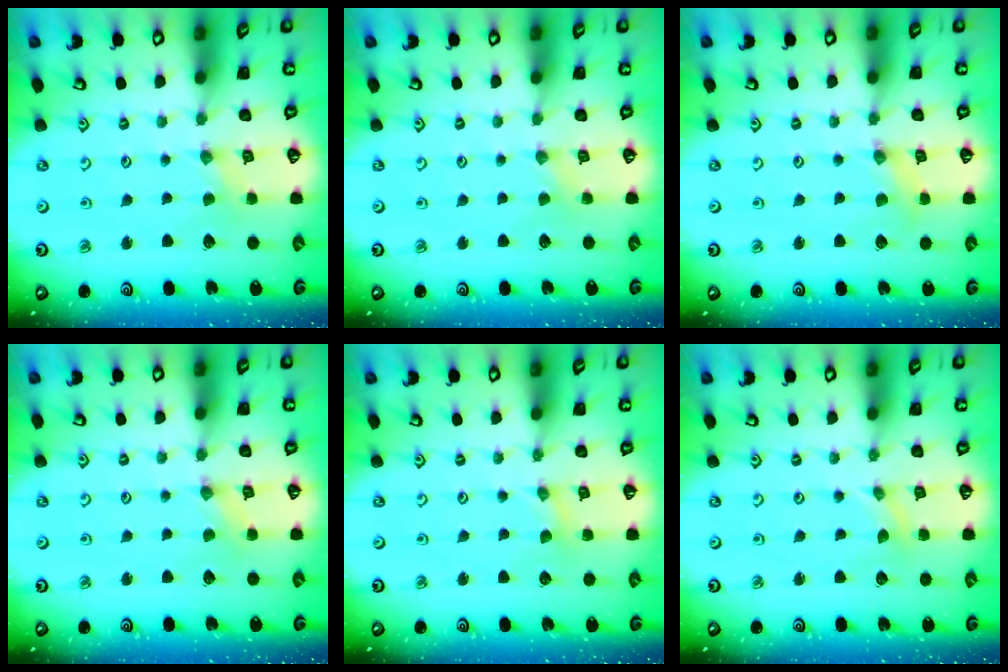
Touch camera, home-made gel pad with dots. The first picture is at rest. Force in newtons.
{"total": 1.3, "press": 1.3, "slide": 0.2}
{"total": 2.4, "press": 2.4, "slide": 0.3}
{"total": 0.6, "press": 0.6, "slide": 0.1}
{"total": 0.7, "press": 0.6, "slide": 0.2}
{"total": 0.0}